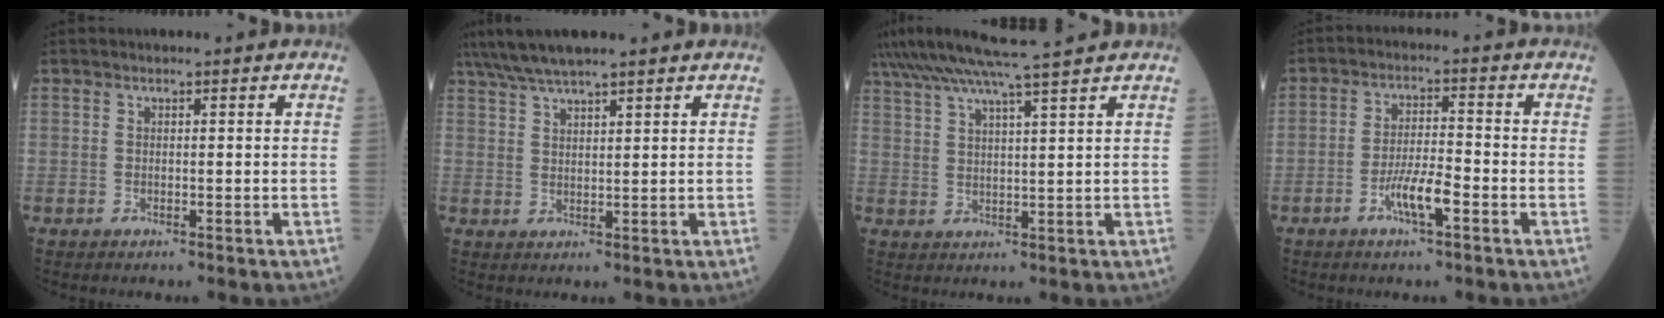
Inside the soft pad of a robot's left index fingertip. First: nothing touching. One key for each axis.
{"total": 8.1, "fx": 6.8, "fy": 0.4, "fz": 4.4, "tx": -0.081, "ty": 0.039, "tz": 0.119}
{"total": 12.4, "fx": 10.4, "fy": -1.3, "fz": 6.7, "tx": -0.118, "ty": 0.025, "tz": 0.155}
{"total": 5.5, "fx": -2.7, "fy": 0.8, "fz": 4.7, "tx": -0.095, "ty": -0.002, "tz": -0.053}